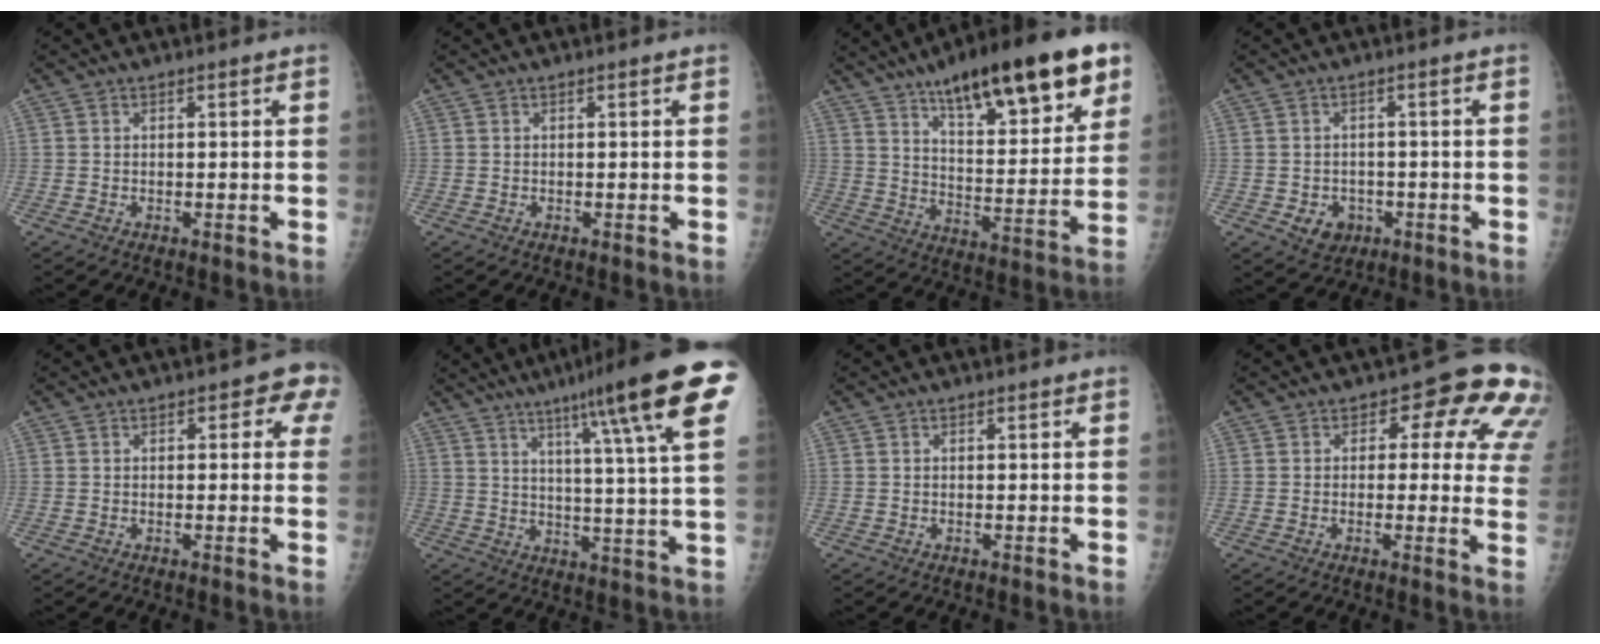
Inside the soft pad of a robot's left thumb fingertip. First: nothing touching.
{"total": 0.0}
{"total": 26.2, "force": [15.3, 7.7, 19.9], "torque": [-0.264, -0.037, 0.235]}
{"total": 4.6, "force": [-1.7, 3.8, 2.1], "torque": [-0.013, 0.012, -0.014]}
{"total": 4.7, "force": [1.6, 2.6, 3.6], "torque": [-0.003, 0.002, 0.006]}
{"total": 21.1, "force": [11.5, 1.4, 17.6], "torque": [-0.243, -0.025, 0.148]}
{"total": 0.0}
{"total": 13.0, "force": [5.0, 7.0, 9.7], "torque": [-0.059, -0.015, 0.036]}